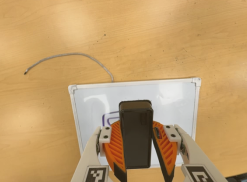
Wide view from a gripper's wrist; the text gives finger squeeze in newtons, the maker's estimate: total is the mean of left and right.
{"total": 8.5, "left": 8.9, "right": 8.1}